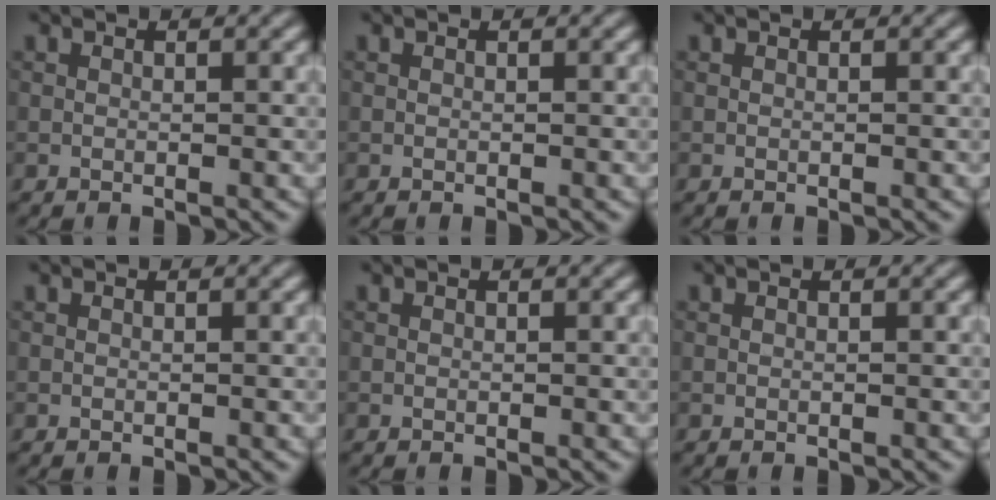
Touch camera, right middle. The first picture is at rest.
{"total": 0.0}
{"total": 0.0}
{"total": 0.0}
{"total": 0.0}
{"total": 0.0}